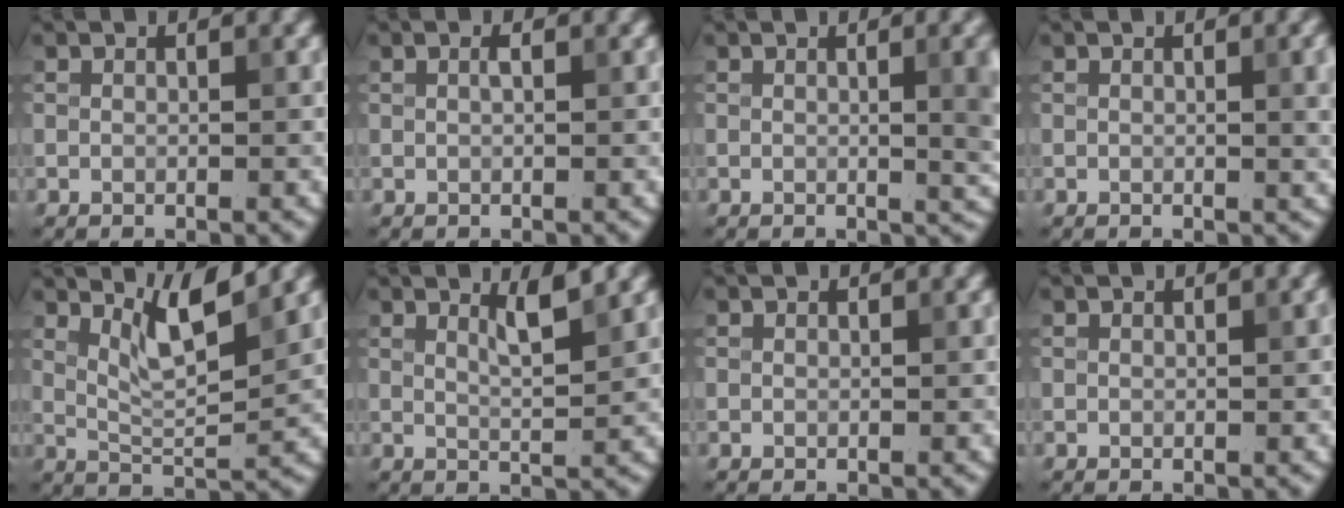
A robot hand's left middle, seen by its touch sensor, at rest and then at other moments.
{"total": 0.6, "force": [0.2, 0.1, 0.5], "torque": [-0.012, 0.004, 0.003]}
{"total": 5.3, "force": [0.3, 1.8, 4.9], "torque": [-0.044, 0.006, 0.002]}
{"total": 3.1, "force": [0.4, 1.0, 2.9], "torque": [-0.029, 0.003, 0.002]}
{"total": 4.5, "force": [2.7, 0.7, 3.4], "torque": [-0.068, -0.006, 0.054]}
{"total": 2.6, "force": [1.5, 0.4, 2.0], "torque": [-0.028, 0.000, 0.025]}
{"total": 0.0}
{"total": 0.5, "force": [0.1, 0.1, 0.5], "torque": [-0.006, 0.004, 0.000]}